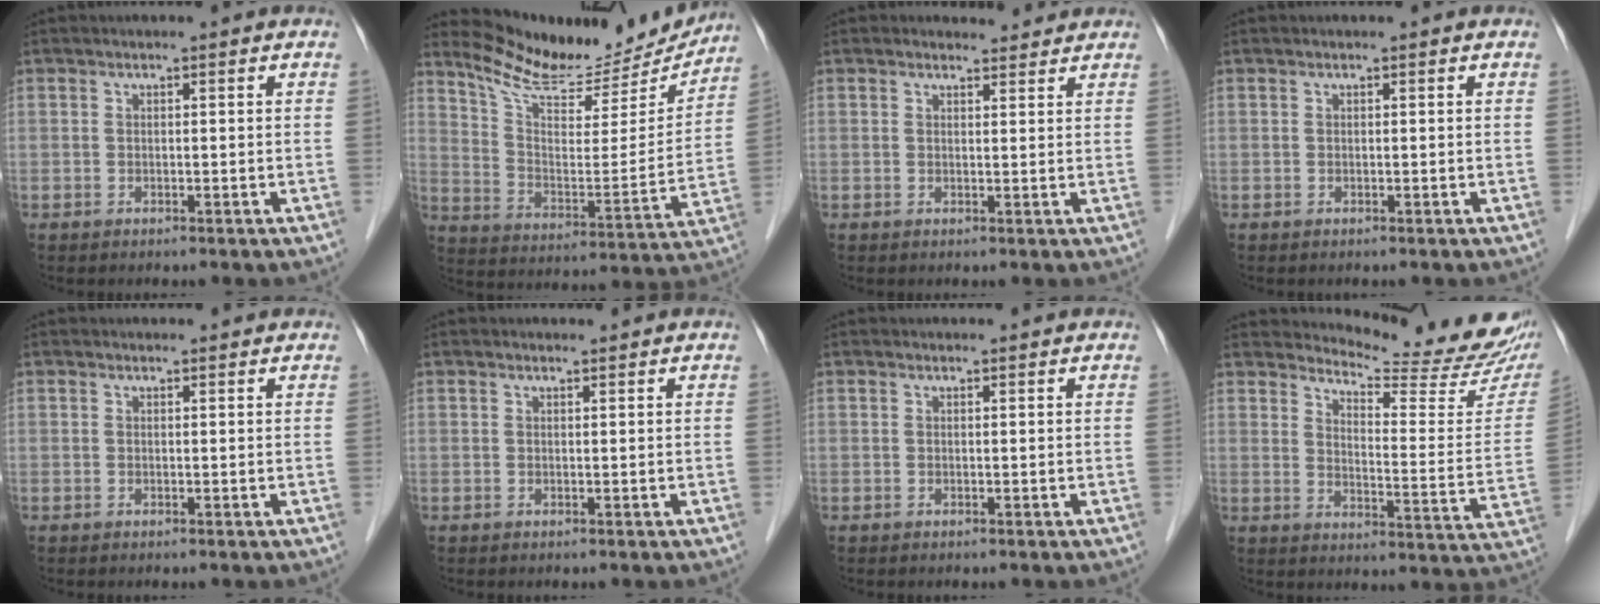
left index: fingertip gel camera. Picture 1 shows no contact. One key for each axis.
{"total": 18.6, "fx": 17.5, "fy": 3.8, "fz": 5.0, "tx": -0.085, "ty": -0.033, "tz": 0.258}
{"total": 2.2, "fx": 2.1, "fy": 0.7, "fz": -0.1, "tx": -0.005, "ty": 0.003, "tz": 0.025}
{"total": 0.0}
{"total": 1.6, "fx": 1.5, "fy": 0.5, "fz": 0.2, "tx": -0.010, "ty": 0.008, "tz": 0.015}
{"total": 0.7, "fx": 0.7, "fy": 0.1, "fz": 0.0, "tx": -0.011, "ty": 0.000, "tz": 0.011}
{"total": 0.8, "fx": 0.8, "fy": 0.2, "fz": 0.1, "tx": -0.009, "ty": 0.005, "tz": 0.011}
{"total": 17.5, "fx": 16.6, "fy": 1.5, "fz": 5.2, "tx": -0.073, "ty": -0.099, "tz": 0.194}